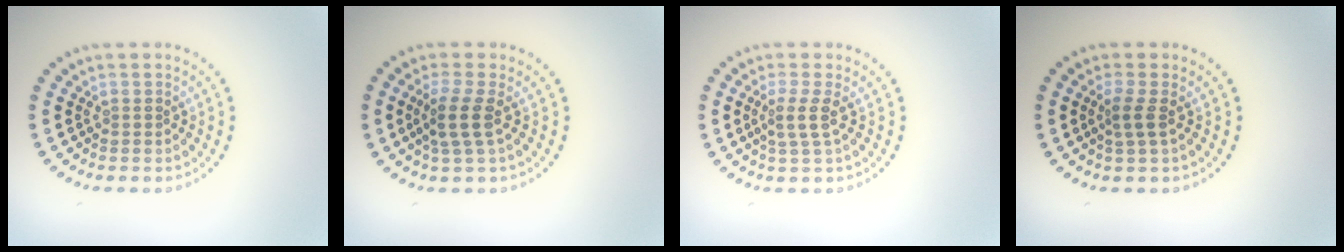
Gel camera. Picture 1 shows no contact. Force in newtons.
{"total": 2.6, "press": 2.1, "slide": 1.6}
{"total": 2.1, "press": 1.6, "slide": 1.4}
{"total": 1.7, "press": 1.3, "slide": 1.0}